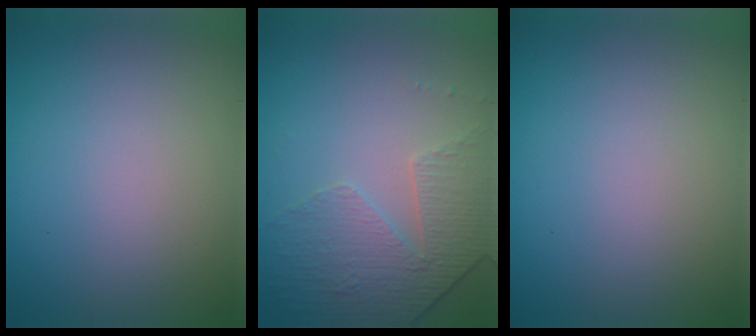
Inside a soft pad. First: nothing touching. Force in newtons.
{"total": 4.7, "press": 3.2, "slide": 3.4}
{"total": 0.0}